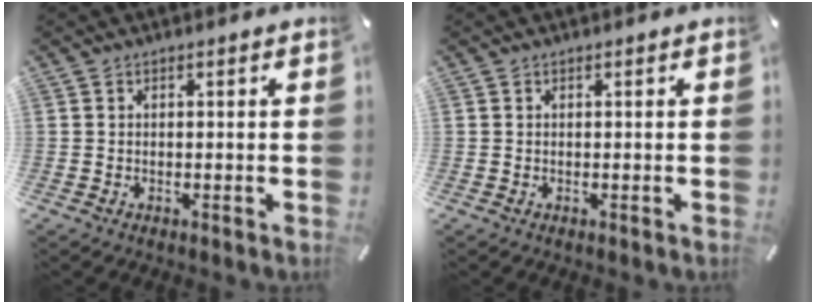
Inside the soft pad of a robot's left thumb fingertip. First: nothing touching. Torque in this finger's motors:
{"motor_torque": [0.10, 0.03, 0.18, -0.13, 0.01]}